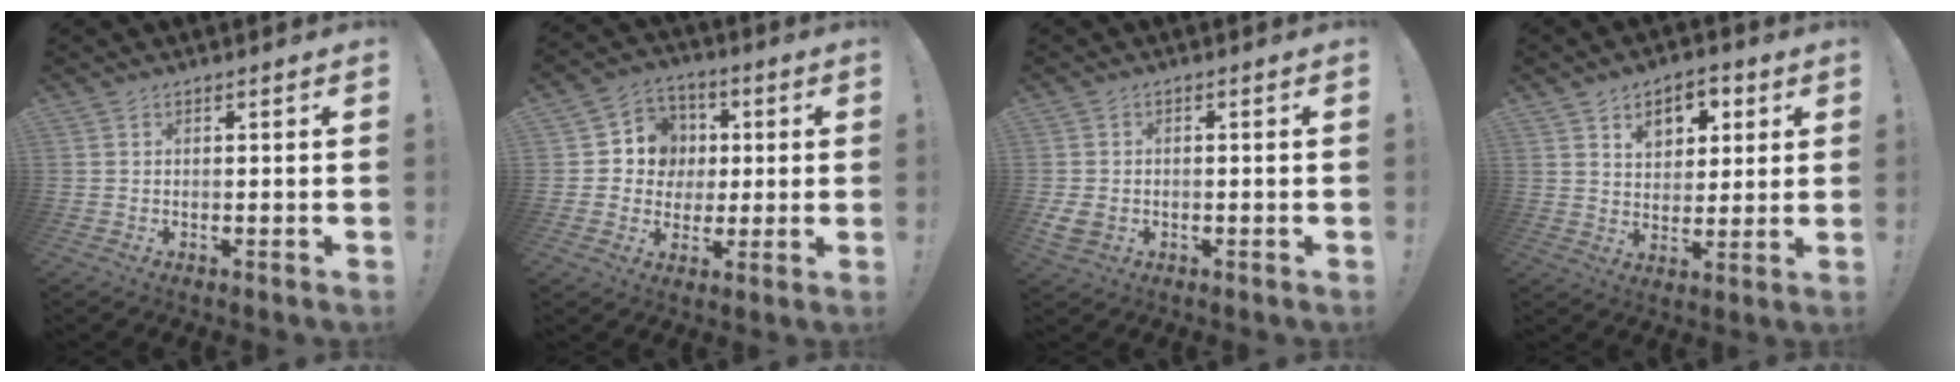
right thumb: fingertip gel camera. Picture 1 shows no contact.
{"total": 10.2, "force": [0.3, 9.8, 2.8], "torque": [-0.029, 0.004, 0.016]}
{"total": 4.4, "force": [-0.9, 3.3, 2.8], "torque": [-0.059, -0.001, -0.014]}
{"total": 9.2, "force": [4.5, 6.4, 4.8], "torque": [-0.057, -0.019, 0.082]}